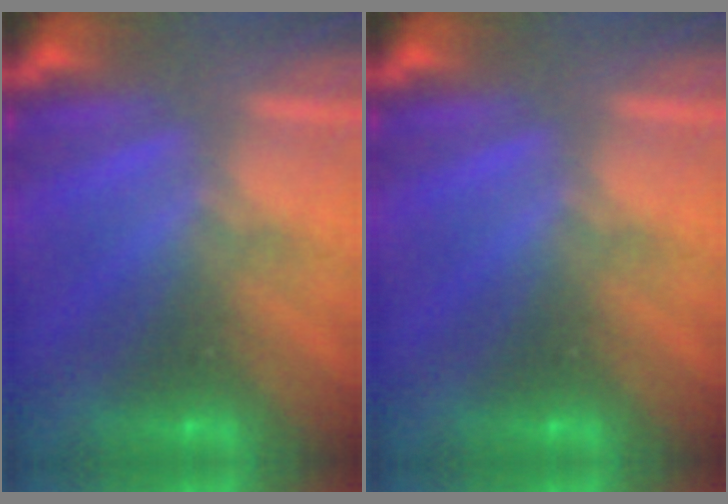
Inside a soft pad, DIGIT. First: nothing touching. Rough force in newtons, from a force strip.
{"total": 0.0}